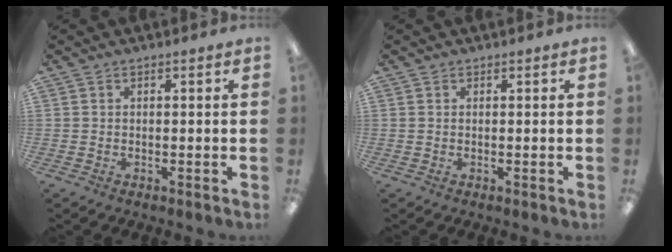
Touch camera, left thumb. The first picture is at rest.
{"total": 0.0}